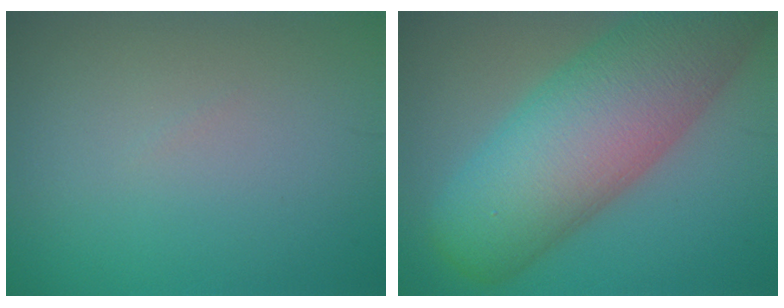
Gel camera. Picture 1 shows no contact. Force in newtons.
{"total": 12.4, "press": 12.4, "slide": 0.7}